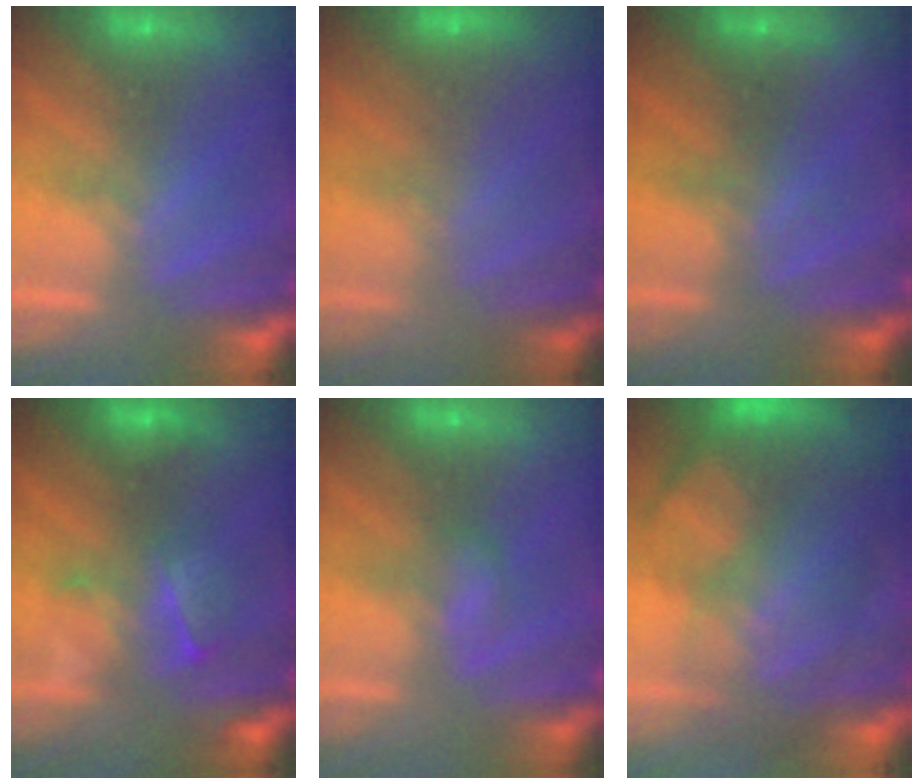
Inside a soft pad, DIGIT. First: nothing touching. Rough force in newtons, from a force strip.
{"total": 2.8}
{"total": 2.7}
{"total": 2.5}
{"total": 2.2}
{"total": 7.8}